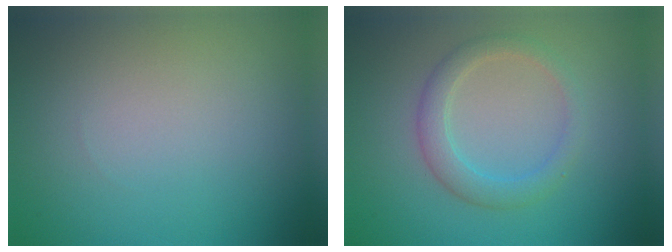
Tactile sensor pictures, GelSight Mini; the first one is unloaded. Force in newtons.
{"total": 2.8, "press": 2.8, "slide": 0.2}